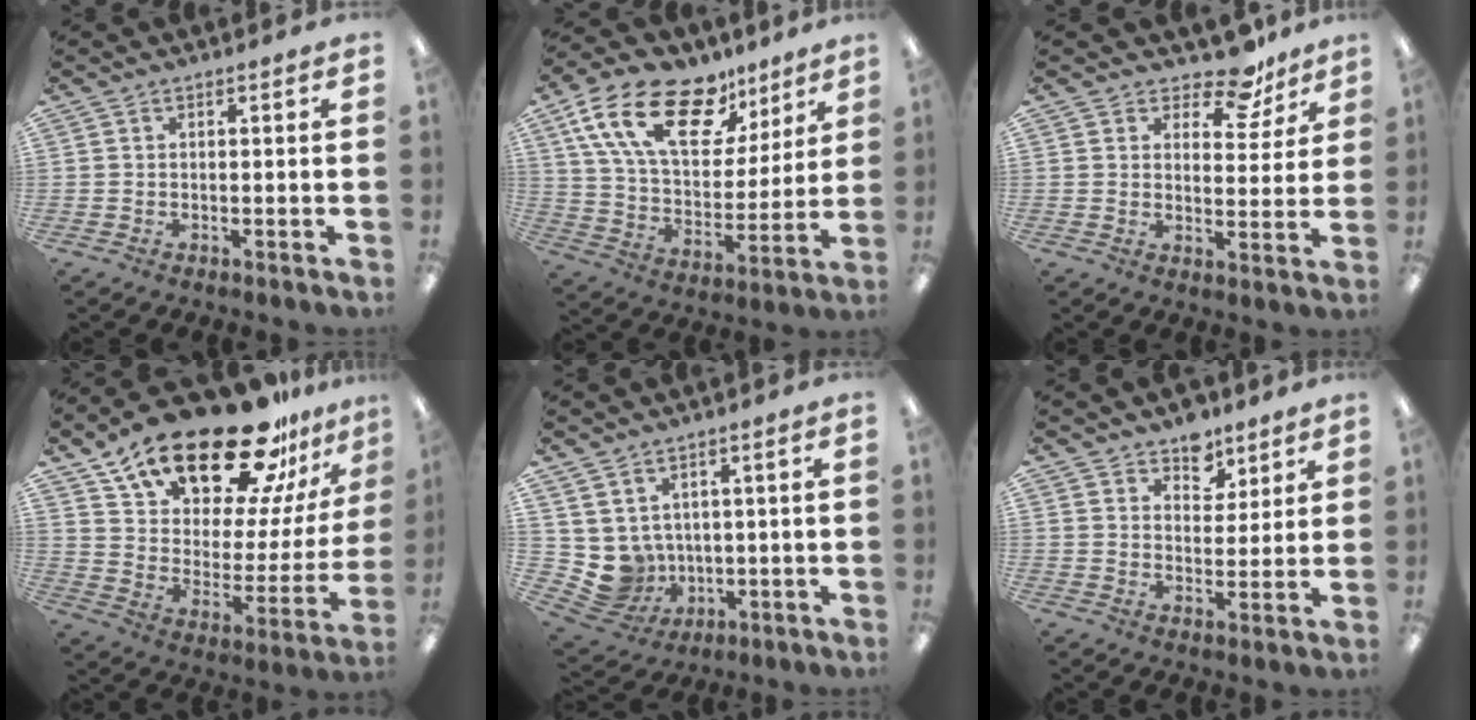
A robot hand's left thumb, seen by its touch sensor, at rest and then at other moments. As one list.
[{"total": 21.8, "force": [12.6, 11.4, 13.7], "torque": [-0.245, -0.053, 0.226]}, {"total": 9.0, "force": [7.2, 4.0, 3.4], "torque": [-0.047, -0.047, 0.128]}, {"total": 24.0, "force": [19.0, 8.5, 12.0], "torque": [-0.195, -0.131, 0.325]}, {"total": 6.7, "force": [2.2, 6.2, 1.2], "torque": [-0.068, -0.029, 0.050]}, {"total": 6.9, "force": [5.5, 4.0, 1.1], "torque": [-0.008, -0.037, 0.098]}]